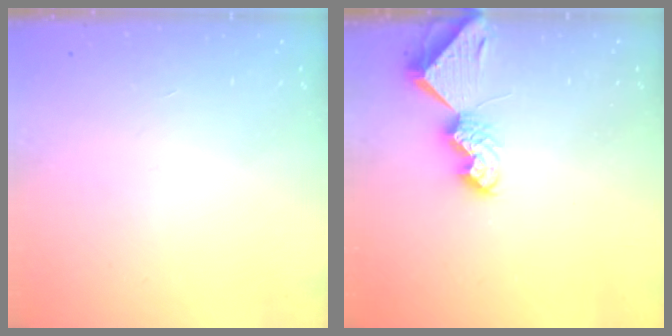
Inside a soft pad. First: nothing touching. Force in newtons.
{"total": 7.2, "press": 7.2, "slide": 1.0}